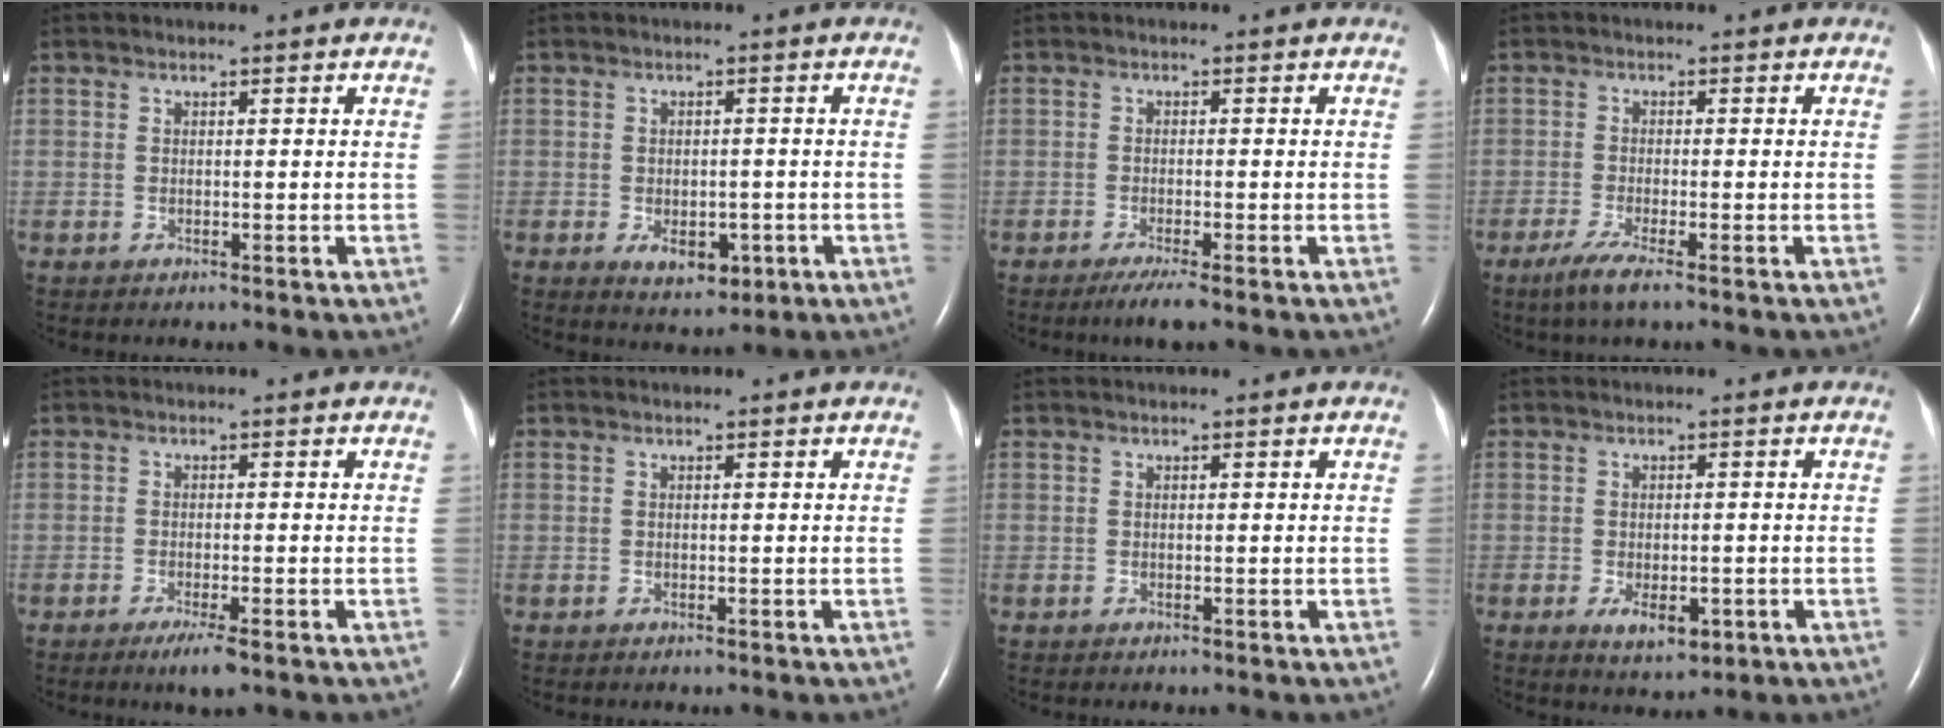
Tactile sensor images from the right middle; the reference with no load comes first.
{"total": 4.7, "force": [-1.8, 2.8, 3.4], "torque": [-0.045, -0.001, -0.013]}
{"total": 3.0, "force": [-2.0, -0.2, 2.1], "torque": [-0.041, -0.010, -0.038]}
{"total": 3.6, "force": [-2.3, 0.0, 2.7], "torque": [-0.063, -0.013, -0.048]}
{"total": 2.9, "force": [-1.8, 0.0, 2.3], "torque": [-0.042, -0.009, -0.031]}
{"total": 0.0}
{"total": 0.0}
{"total": 4.2, "force": [-1.6, 1.9, 3.4], "torque": [-0.055, -0.005, -0.013]}